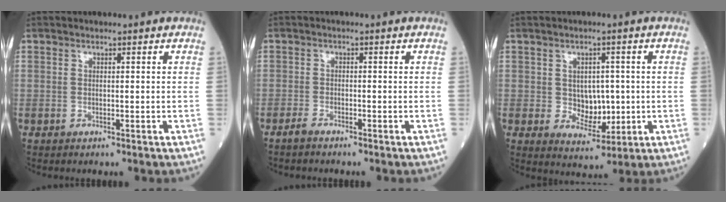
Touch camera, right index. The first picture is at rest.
{"total": 2.3, "force": [-1.9, 0.8, 1.1], "torque": [-0.036, -0.003, -0.035]}
{"total": 7.4, "force": [0.0, 5.1, 5.4], "torque": [-0.091, 0.004, 0.016]}